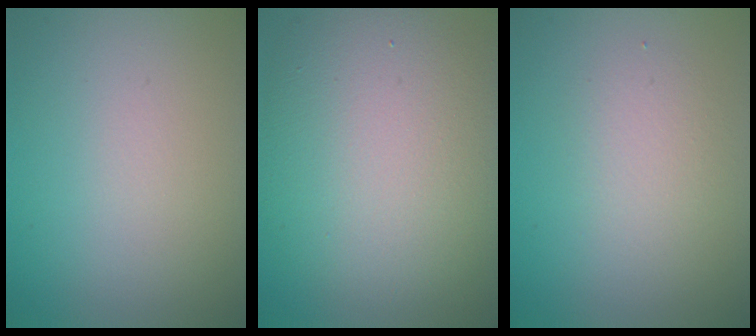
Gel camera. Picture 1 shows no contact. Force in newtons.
{"total": 11.1, "press": 11.1, "slide": 0.8}
{"total": 1.9, "press": 1.9, "slide": 0.2}